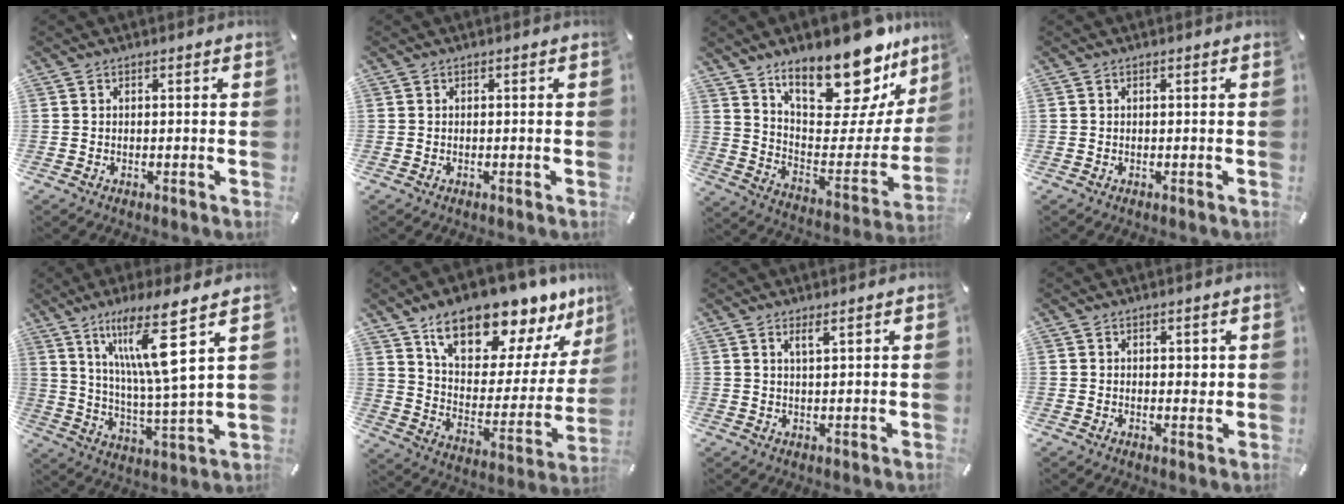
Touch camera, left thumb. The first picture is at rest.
{"total": 0.0}
{"total": 22.7, "force": [17.2, 9.5, 11.3], "torque": [-0.156, -0.127, 0.292]}
{"total": 0.0}
{"total": 15.1, "force": [8.4, 1.6, 12.4], "torque": [-0.227, -0.032, 0.130]}
{"total": 18.3, "force": [14.8, 7.5, 7.6], "torque": [-0.119, -0.118, 0.254]}
{"total": 2.5, "force": [1.6, 0.2, 1.8], "torque": [-0.038, 0.000, 0.028]}
{"total": 1.8, "force": [0.6, 1.2, 1.2], "torque": [-0.009, -0.002, 0.007]}